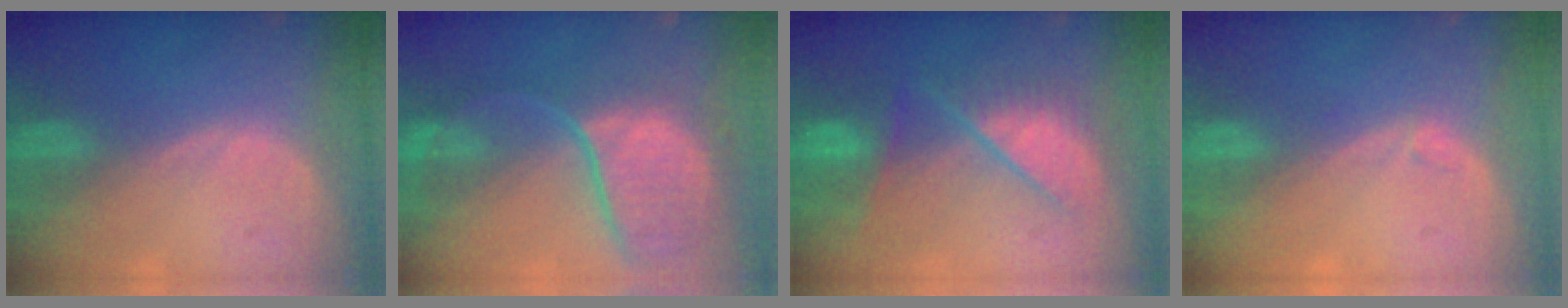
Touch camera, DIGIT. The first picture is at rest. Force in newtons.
{"total": 11.3, "press": 9.9, "slide": 5.5}
{"total": 7.8, "press": 7.8, "slide": 0.3}
{"total": 0.6, "press": 0.6, "slide": 0.2}